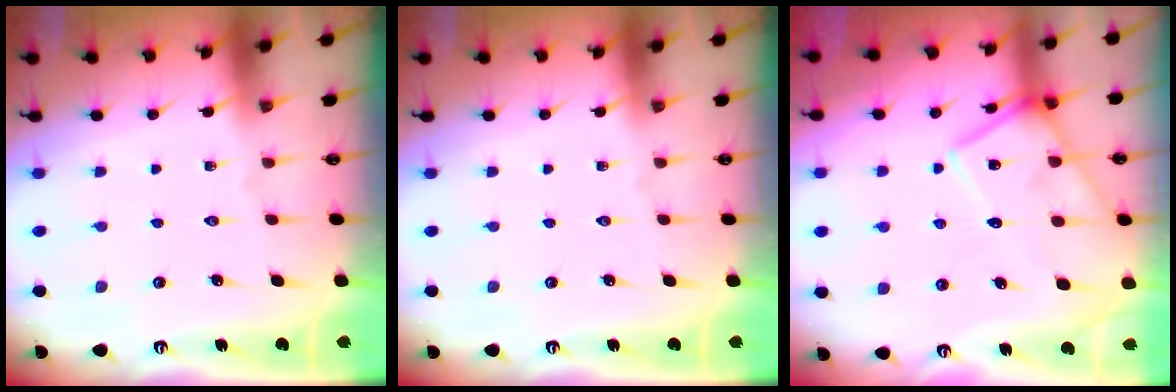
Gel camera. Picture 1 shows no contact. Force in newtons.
{"total": 0.0}
{"total": 13.1, "press": 13.1, "slide": 1.1}